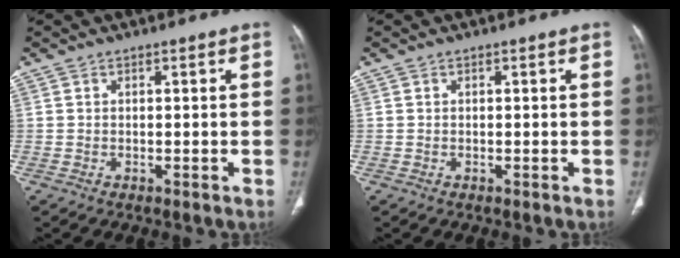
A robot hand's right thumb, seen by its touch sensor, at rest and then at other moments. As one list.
[{"total": 0.0}]